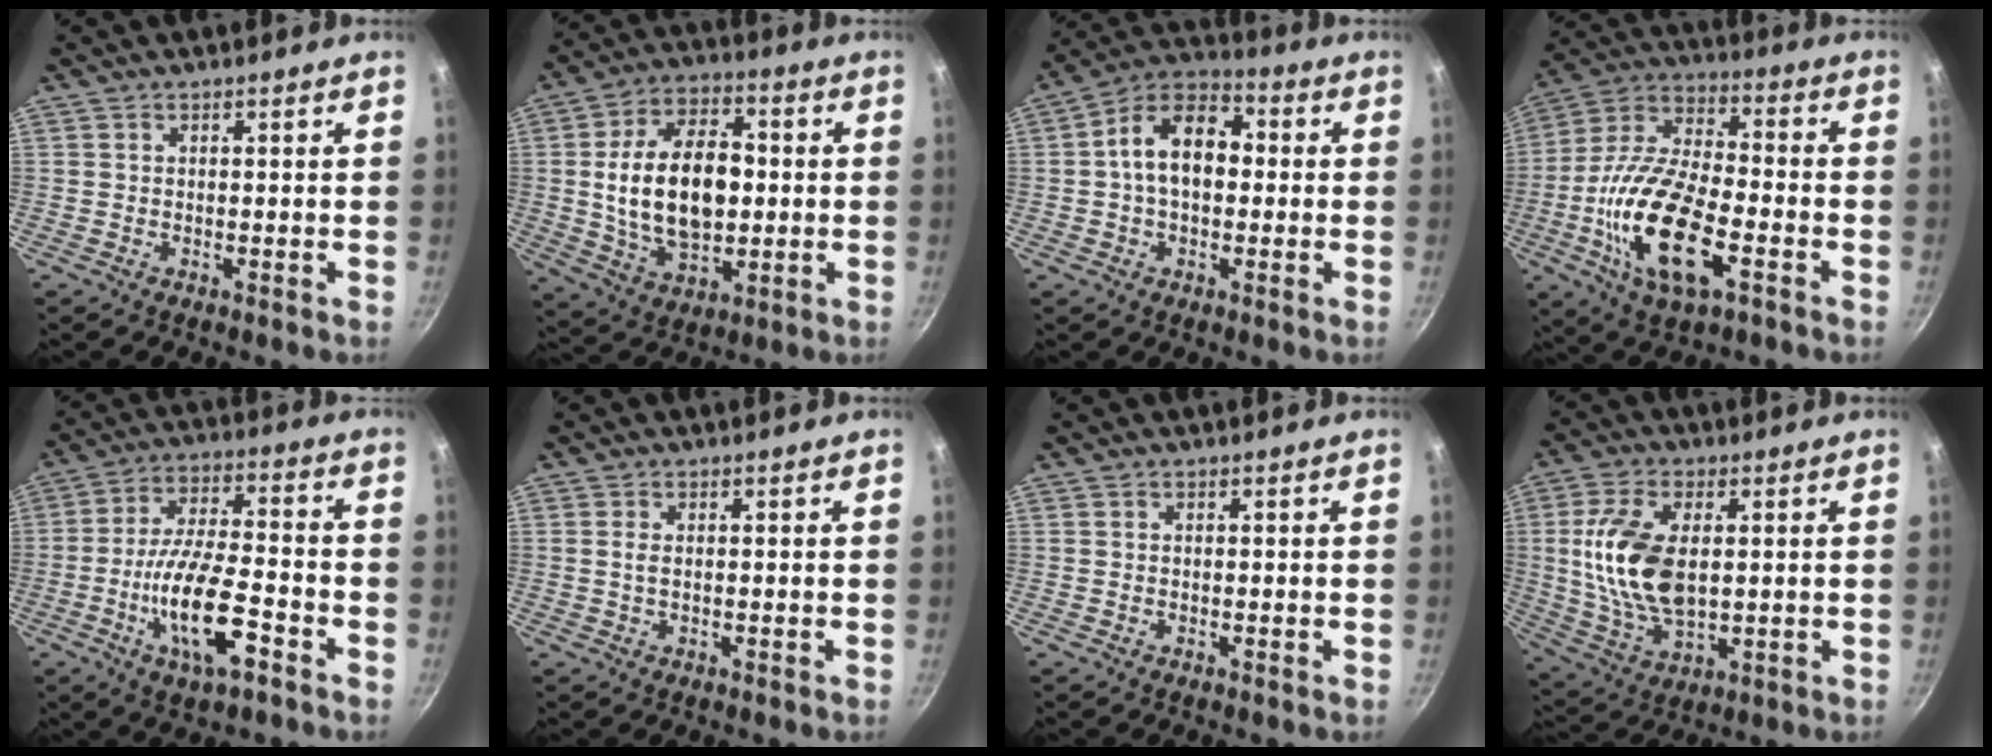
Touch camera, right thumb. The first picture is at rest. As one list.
[{"total": 18.6, "force": [0.3, 11.4, 14.7], "torque": [-0.227, 0.015, 0.008]}, {"total": 12.8, "force": [0.7, 8.4, 9.7], "torque": [-0.126, 0.036, -0.009]}, {"total": 20.8, "force": [-6.3, 9.6, 17.4], "torque": [-0.328, 0.022, -0.125]}, {"total": 14.5, "force": [-5.9, 5.0, 12.3], "torque": [-0.218, 0.028, -0.111]}, {"total": 1.4, "force": [0.1, 0.6, 1.2], "torque": [-0.024, 0.000, 0.001]}, {"total": 0.0}, {"total": 15.1, "force": [1.7, 8.3, 12.4], "torque": [-0.234, -0.007, 0.038]}]